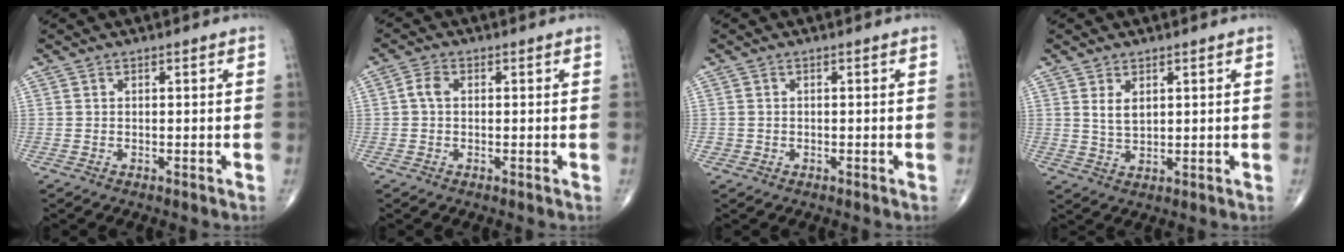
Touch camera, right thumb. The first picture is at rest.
{"total": 2.4, "force": [0.1, 1.6, 1.7], "torque": [-0.032, 0.007, -0.002]}
{"total": 1.0, "force": [-0.2, 1.0, 0.2], "torque": [0.000, 0.004, -0.003]}
{"total": 3.3, "force": [1.3, 1.8, 2.4], "torque": [-0.039, -0.012, 0.030]}